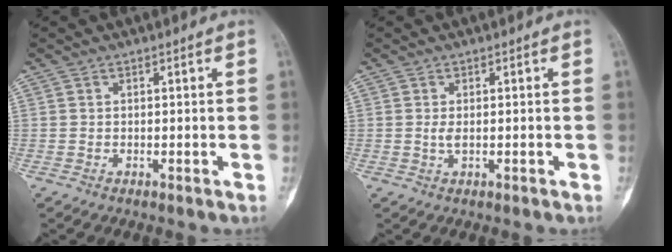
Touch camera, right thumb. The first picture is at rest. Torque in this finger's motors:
{"motor_torque": [0.48, 0.16, 0.17, 0.11, 0.06]}